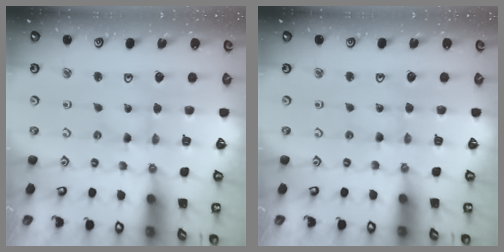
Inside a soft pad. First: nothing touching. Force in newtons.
{"total": 2.1, "press": 2.0, "slide": 0.3}